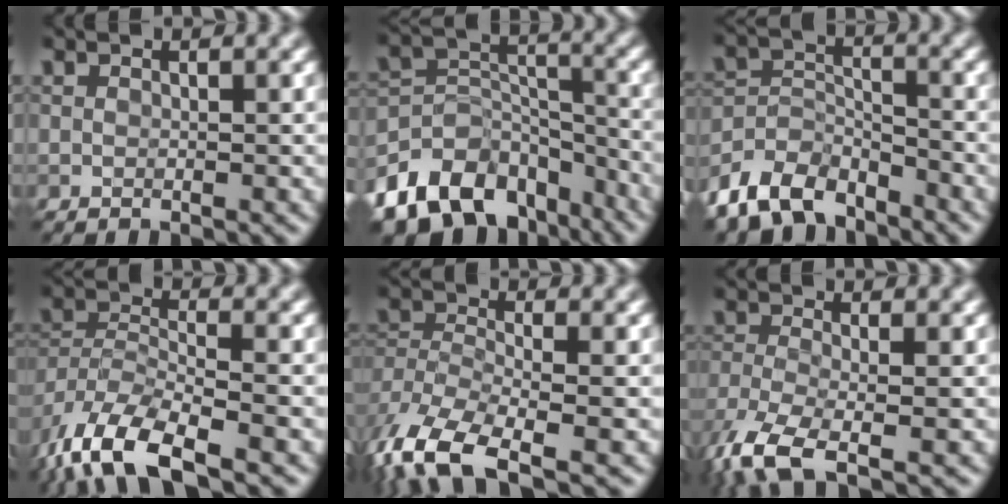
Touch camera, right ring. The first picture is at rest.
{"total": 10.9, "force": [-7.5, 6.4, 4.5], "torque": [-0.073, 0.009, -0.129]}
{"total": 7.6, "force": [-6.0, 3.7, 2.8], "torque": [-0.052, -0.006, -0.124]}
{"total": 9.6, "force": [-6.5, 3.5, 6.2], "torque": [-0.115, -0.010, -0.128]}
{"total": 9.1, "force": [-5.8, 3.6, 6.1], "torque": [-0.130, -0.018, -0.118]}
{"total": 6.6, "force": [-4.0, 2.2, 4.7], "torque": [-0.105, -0.018, -0.089]}